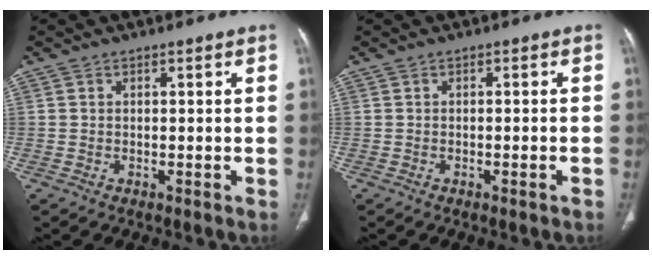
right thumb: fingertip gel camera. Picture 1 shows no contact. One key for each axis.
{"total": 1.6, "fx": -0.7, "fy": 0.1, "fz": 1.4, "tx": -0.029, "ty": 0.006, "tz": -0.007}